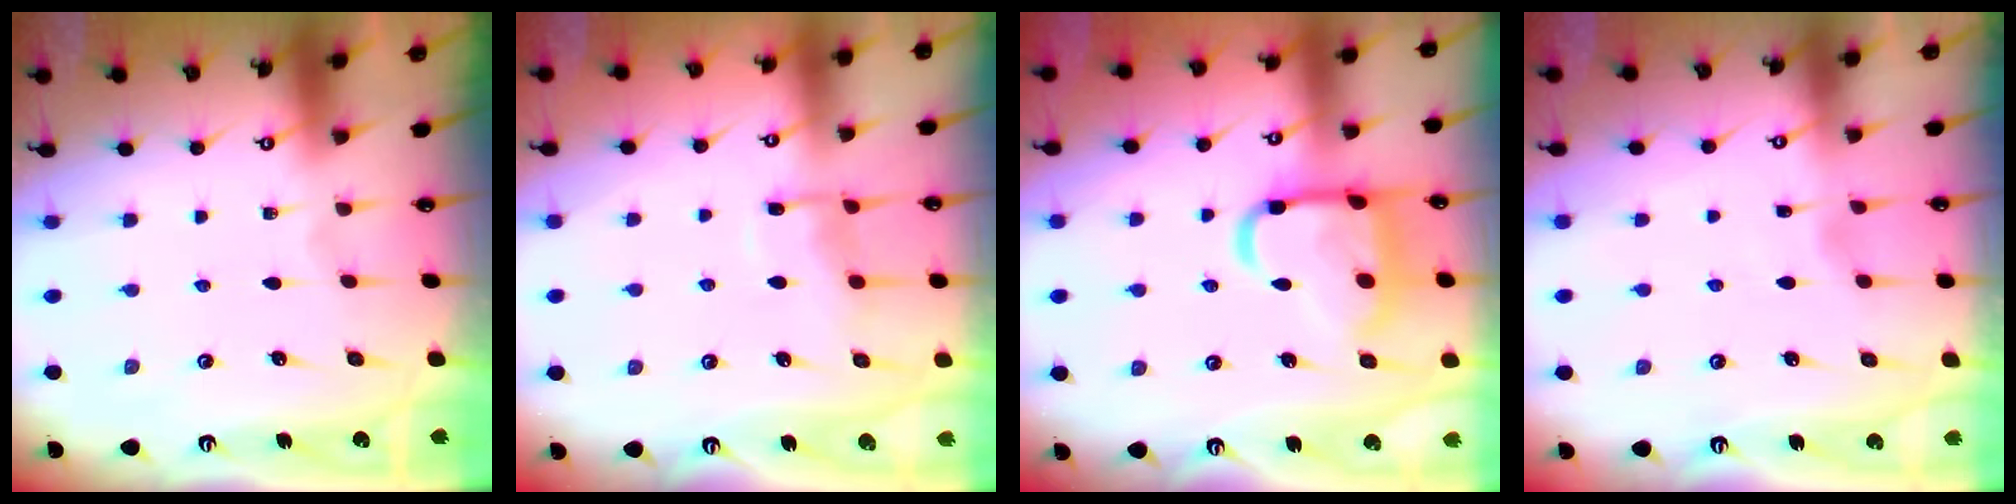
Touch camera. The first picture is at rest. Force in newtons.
{"total": 8.5, "press": 8.5, "slide": 0.8}
{"total": 15.9, "press": 15.9, "slide": 1.2}
{"total": 3.0, "press": 2.9, "slide": 0.4}